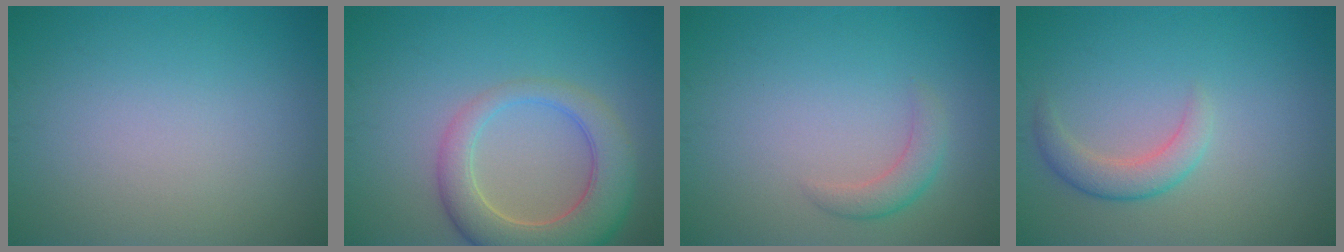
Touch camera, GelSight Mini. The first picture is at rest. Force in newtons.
{"total": 6.7, "press": 6.7, "slide": 0.5}
{"total": 2.0, "press": 2.0, "slide": 0.1}
{"total": 2.5, "press": 2.5, "slide": 0.2}